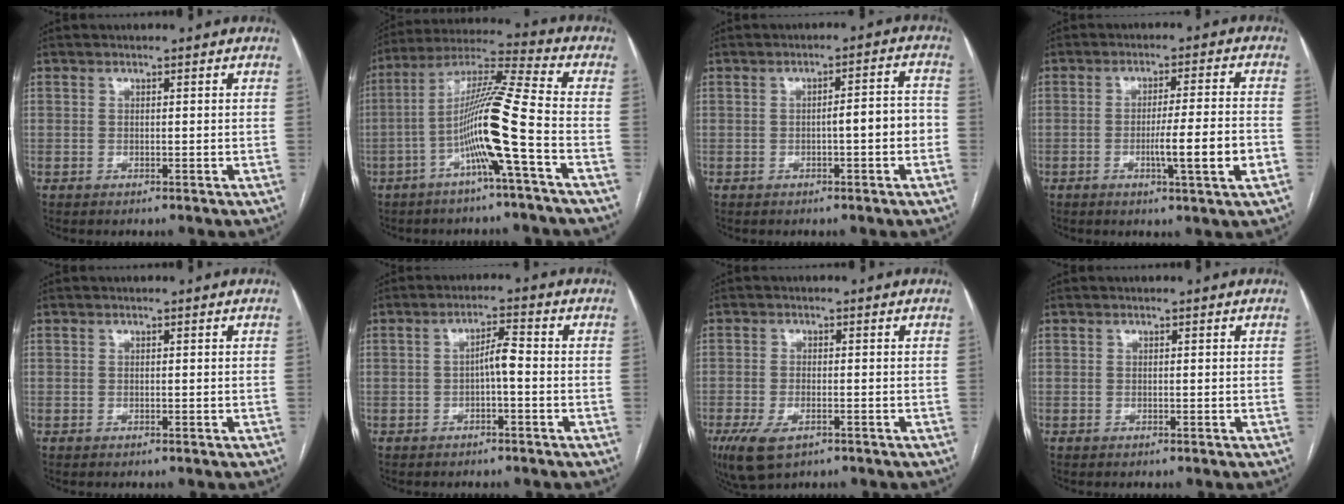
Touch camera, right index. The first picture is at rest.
{"total": 12.6, "force": [-4.1, -1.7, 11.8], "torque": [-0.221, 0.011, -0.082]}
{"total": 4.8, "force": [-1.2, 0.6, 4.6], "torque": [-0.061, 0.019, -0.015]}
{"total": 8.4, "force": [-2.6, -0.5, 7.9], "torque": [-0.122, -0.007, -0.040]}
{"total": 0.0}
{"total": 3.2, "force": [-0.7, 0.5, 3.1], "torque": [-0.051, 0.011, -0.011]}
{"total": 6.2, "force": [-3.3, 2.6, 4.5], "torque": [-0.090, -0.013, -0.053]}
{"total": 0.0}